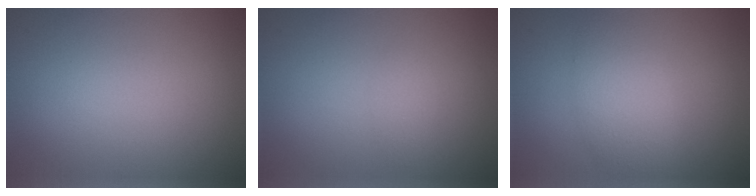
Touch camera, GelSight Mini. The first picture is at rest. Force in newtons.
{"total": 0.9, "press": 0.9, "slide": 0.0}
{"total": 3.5, "press": 3.5, "slide": 0.1}